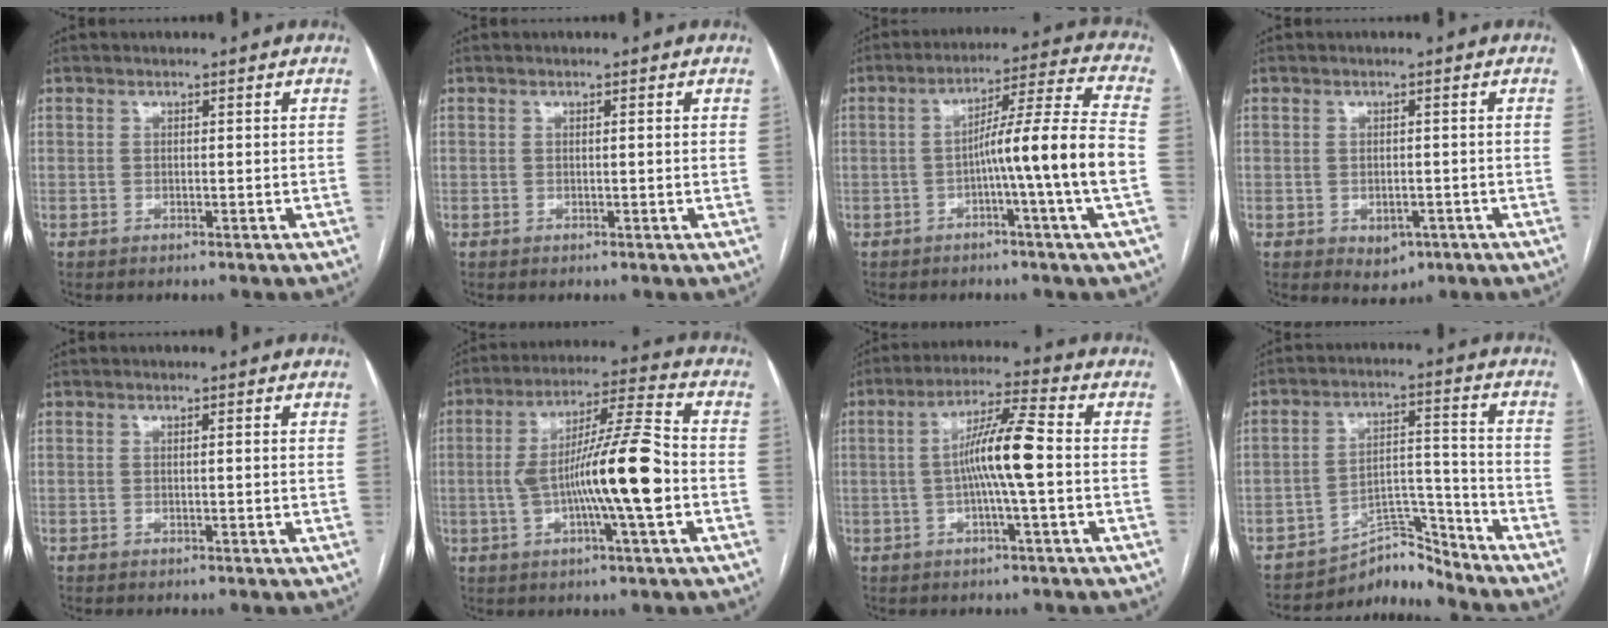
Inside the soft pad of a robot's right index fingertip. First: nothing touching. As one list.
[{"total": 0.6, "force": [0.2, -0.1, 0.5], "torque": [-0.008, 0.000, 0.001]}, {"total": 11.8, "force": [-2.7, -2.2, 11.3], "torque": [-0.176, 0.013, -0.047]}, {"total": 3.0, "force": [-1.3, 2.1, 1.7], "torque": [-0.018, -0.001, -0.006]}, {"total": 0.8, "force": [0.2, -0.1, 0.8], "torque": [-0.012, 0.002, 0.001]}, {"total": 14.5, "force": [-2.1, 0.7, 14.4], "torque": [-0.248, 0.009, -0.040]}, {"total": 9.0, "force": [-0.6, 0.0, 9.0], "torque": [-0.165, 0.012, -0.018]}, {"total": 6.5, "force": [-6.5, 0.9, -0.6], "torque": [0.019, 0.047, -0.107]}]